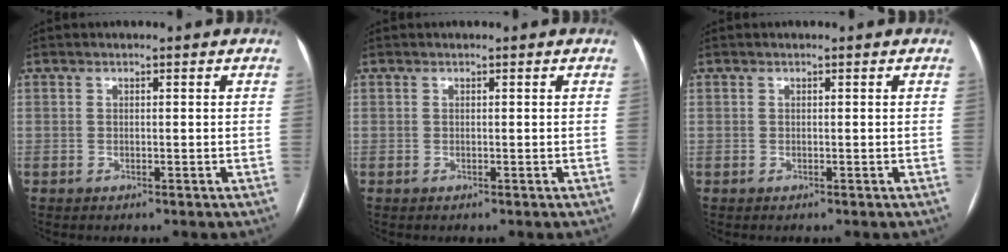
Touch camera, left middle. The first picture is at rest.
{"total": 0.0}
{"total": 0.0}